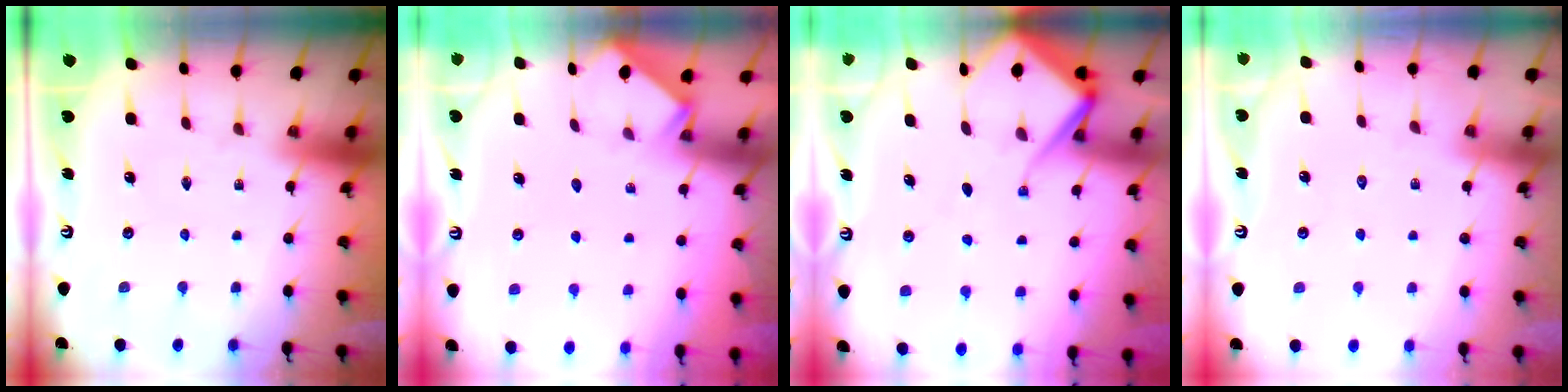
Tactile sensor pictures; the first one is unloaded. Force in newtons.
{"total": 2.5, "press": 2.5, "slide": 0.4}
{"total": 8.2, "press": 8.2, "slide": 0.8}
{"total": 3.6, "press": 3.6, "slide": 0.5}